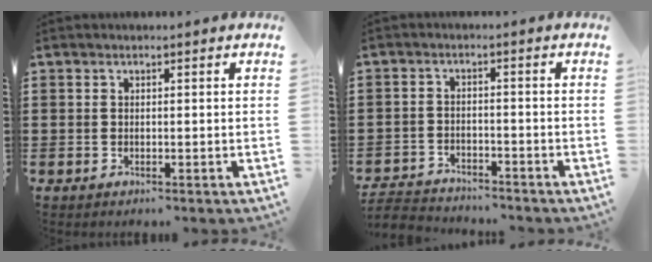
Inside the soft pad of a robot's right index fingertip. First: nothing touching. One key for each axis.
{"total": 3.5, "fx": -3.5, "fy": 0.4, "fz": 0.0, "tx": -0.012, "ty": -0.002, "tz": -0.078}